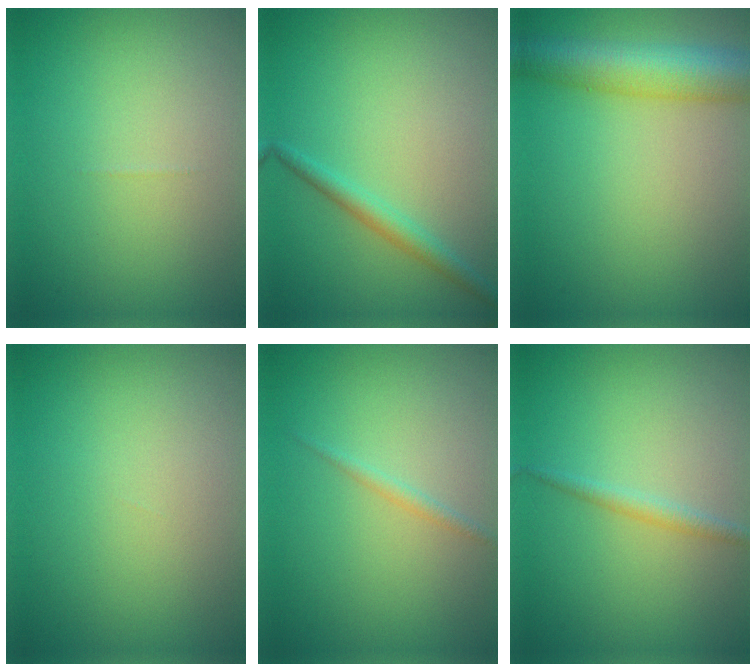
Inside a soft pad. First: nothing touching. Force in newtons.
{"total": 2.0, "press": 2.0, "slide": 0.1}
{"total": 7.4, "press": 7.4, "slide": 0.4}
{"total": 0.0}
{"total": 0.9, "press": 0.9, "slide": 0.0}
{"total": 1.4, "press": 1.4, "slide": 0.1}